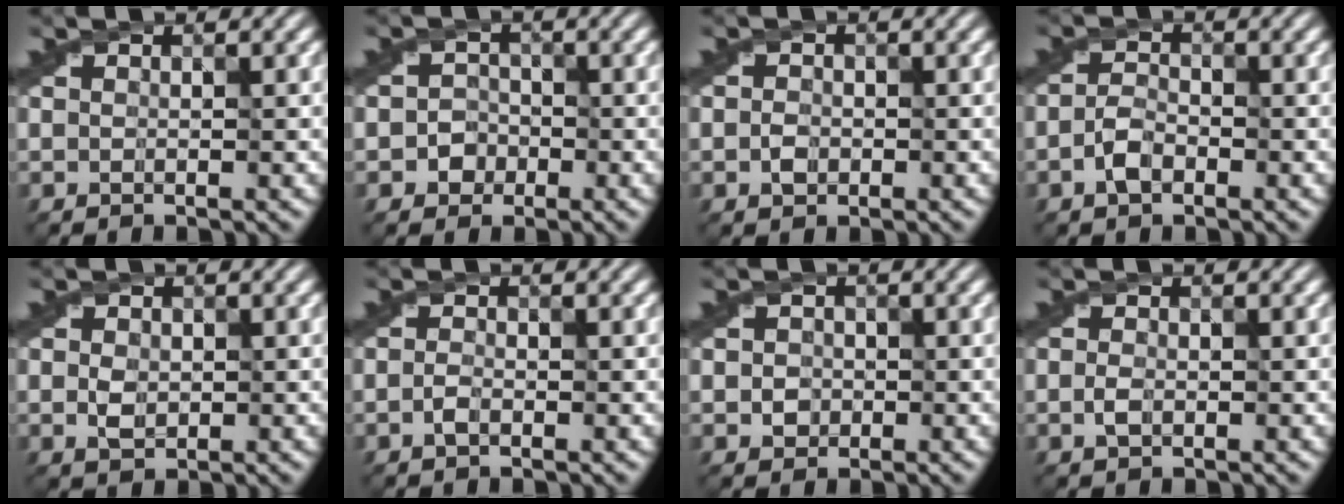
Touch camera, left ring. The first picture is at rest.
{"total": 1.7, "force": [-0.7, 1.5, 0.3], "torque": [0.004, 0.006, -0.016]}
{"total": 1.1, "force": [-0.3, 0.9, 0.6], "torque": [-0.011, 0.001, -0.009]}
{"total": 1.9, "force": [-0.9, 1.1, 1.3], "torque": [-0.025, 0.006, -0.023]}
{"total": 1.7, "force": [-0.1, 1.3, 1.0], "torque": [-0.019, -0.001, -0.002]}
{"total": 0.8, "force": [-0.4, 0.3, 0.6], "torque": [-0.014, 0.002, -0.010]}
{"total": 1.4, "force": [-0.2, 1.3, 0.4], "torque": [0.000, -0.001, -0.006]}
{"total": 0.9, "force": [-0.3, 0.6, 0.7], "torque": [-0.015, 0.001, -0.007]}